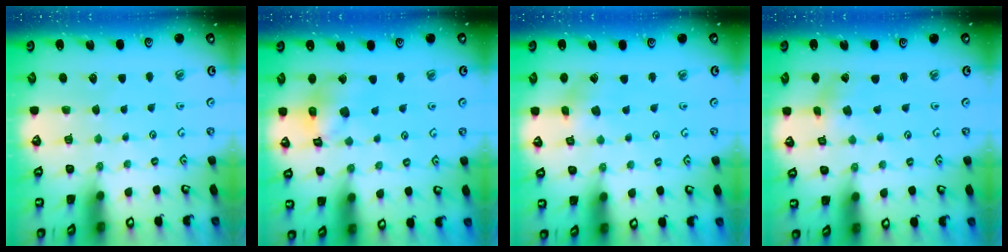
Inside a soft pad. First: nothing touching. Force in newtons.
{"total": 12.4, "press": 12.2, "slide": 1.7}
{"total": 3.7, "press": 3.7, "slide": 0.5}
{"total": 0.5, "press": 0.5, "slide": 0.2}